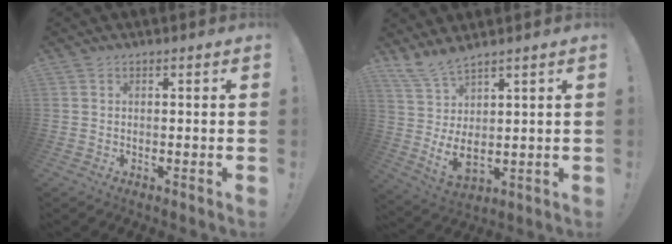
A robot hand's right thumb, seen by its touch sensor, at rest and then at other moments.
{"total": 8.7, "force": [4.3, 2.7, 7.0], "torque": [-0.137, -0.041, 0.087]}